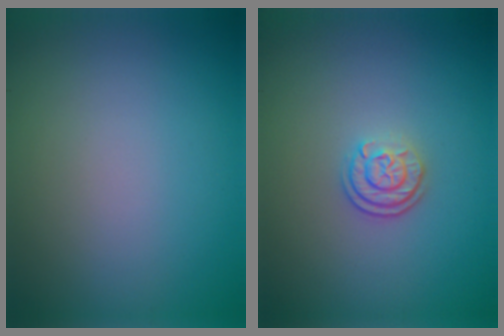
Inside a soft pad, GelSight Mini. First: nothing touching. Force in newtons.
{"total": 2.3, "press": 1.9, "slide": 1.4}